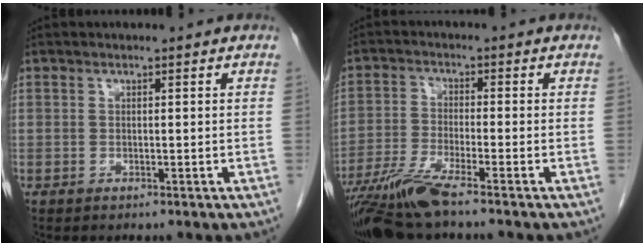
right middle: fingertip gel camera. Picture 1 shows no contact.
{"total": 7.9, "force": [-6.2, -0.7, 4.8], "torque": [-0.094, -0.029, -0.119]}